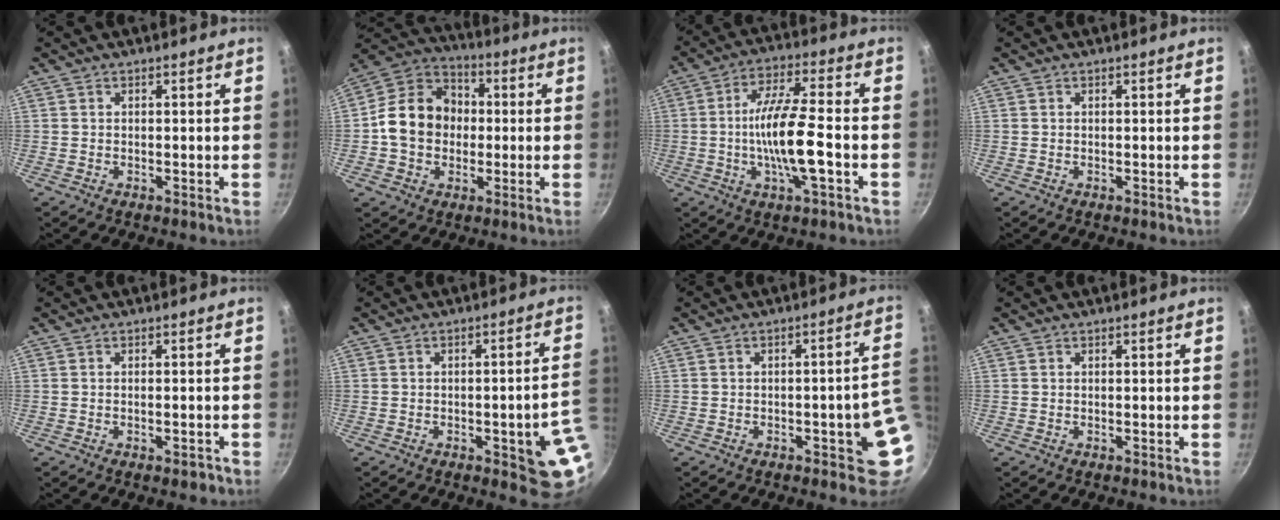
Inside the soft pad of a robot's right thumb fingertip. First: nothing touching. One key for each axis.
{"total": 14.3, "fx": -0.3, "fy": 11.9, "fz": 8.0, "tx": -0.105, "ty": 0.030, "tz": -0.023}
{"total": 12.6, "fx": -2.7, "fy": 2.8, "fz": 11.9, "tx": -0.218, "ty": 0.022, "tz": -0.056}
{"total": 0.0}
{"total": 1.9, "fx": -1.0, "fy": 0.7, "fz": 1.4, "tx": -0.022, "ty": 0.005, "tz": -0.012}
{"total": 11.4, "fx": -2.6, "fy": 3.4, "fz": 10.6, "tx": -0.091, "ty": 0.018, "tz": -0.028}
{"total": 8.5, "fx": -1.6, "fy": 2.6, "fz": 7.9, "tx": -0.067, "ty": 0.024, "tz": -0.018}
{"total": 0.0}